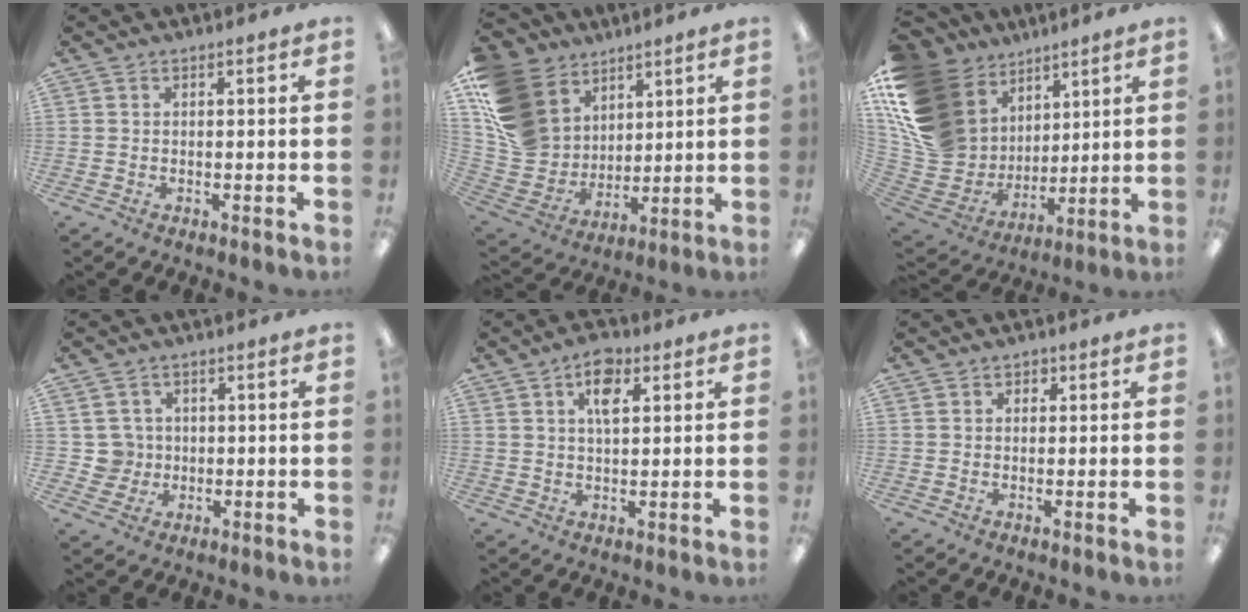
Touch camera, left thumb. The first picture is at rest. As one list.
[{"total": 17.8, "force": [8.3, 13.9, 7.4], "torque": [-0.170, -0.041, 0.164]}, {"total": 20.7, "force": [8.4, 16.5, 9.3], "torque": [-0.195, -0.057, 0.185]}, {"total": 5.2, "force": [0.7, 5.2, 0.4], "torque": [-0.008, 0.006, 0.014]}, {"total": 7.3, "force": [3.5, 3.8, 5.1], "torque": [-0.077, -0.002, 0.056]}, {"total": 1.5, "force": [0.5, 1.3, 0.3], "torque": [0.001, 0.002, 0.006]}]